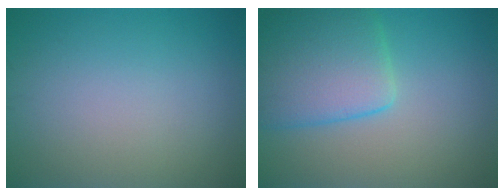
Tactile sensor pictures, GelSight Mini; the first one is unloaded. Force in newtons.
{"total": 6.9, "press": 6.9, "slide": 0.4}